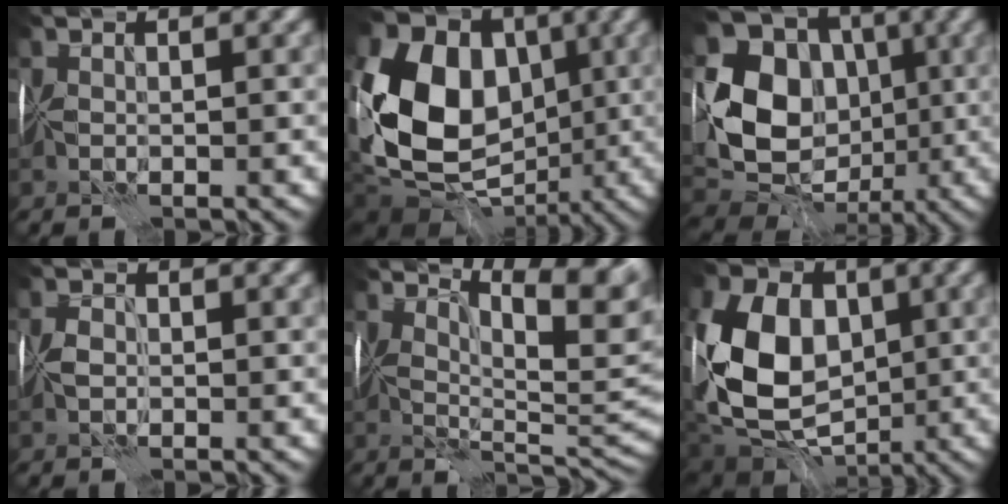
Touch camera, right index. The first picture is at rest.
{"total": 12.9, "force": [-1.0, 10.1, 7.9], "torque": [-0.141, -0.009, -0.030]}
{"total": 9.8, "force": [-0.7, 8.3, 5.2], "torque": [-0.096, -0.017, -0.019]}
{"total": 0.8, "force": [-0.7, -0.3, -0.4], "torque": [0.006, -0.008, -0.011]}
{"total": 7.2, "force": [3.6, 2.1, 5.9], "torque": [-0.063, -0.003, 0.053]}
{"total": 9.8, "force": [-0.9, 7.4, 6.4], "torque": [-0.123, -0.012, -0.026]}